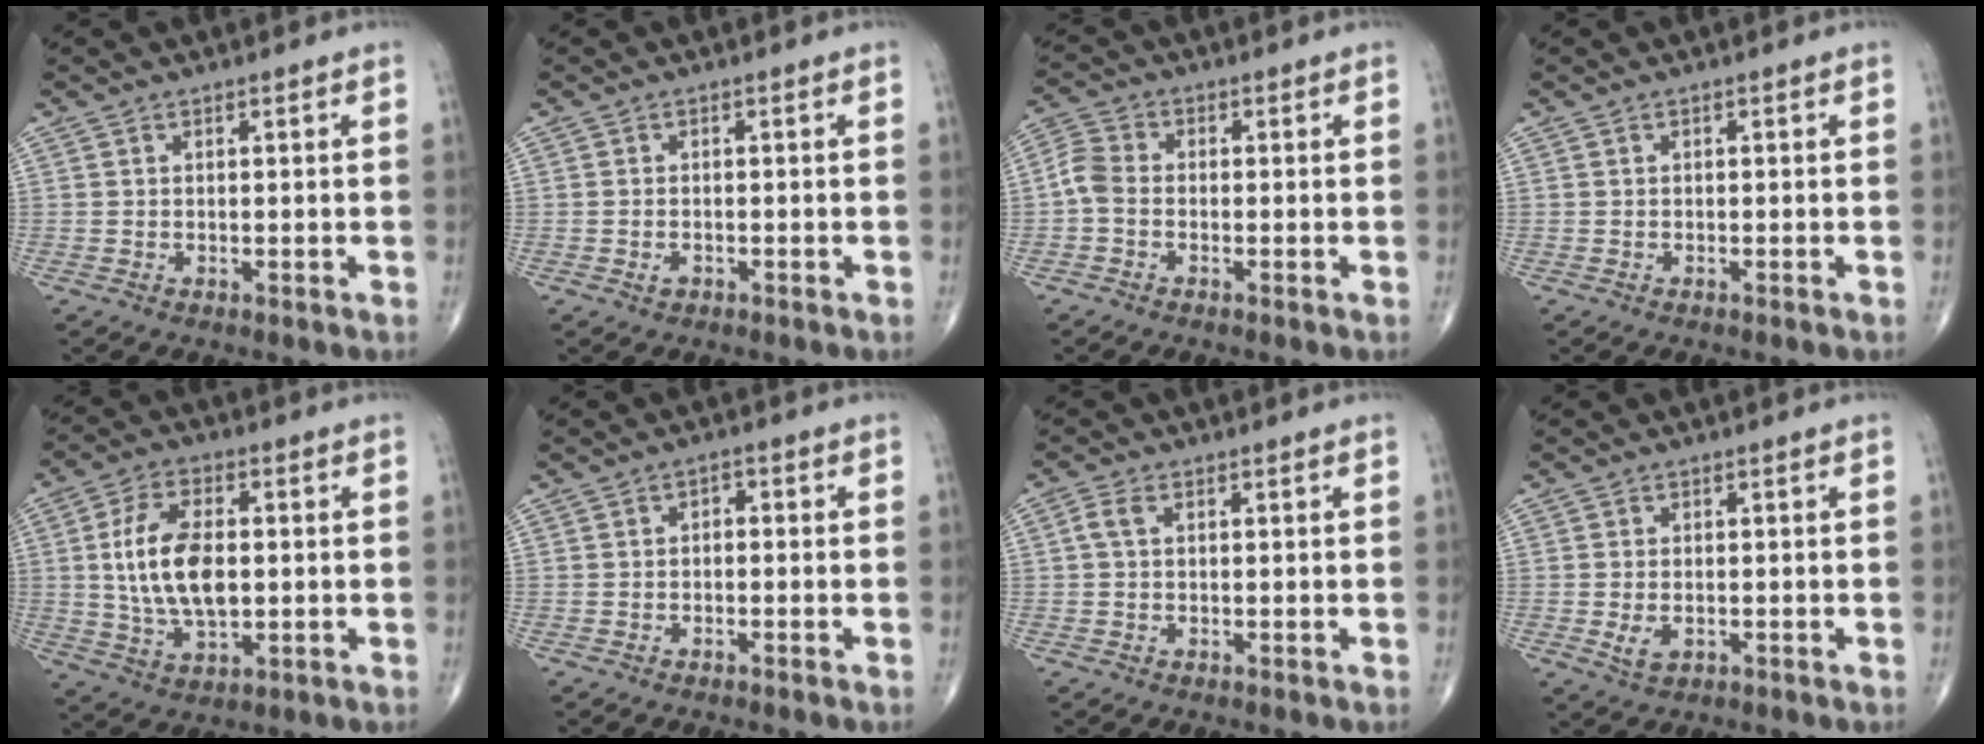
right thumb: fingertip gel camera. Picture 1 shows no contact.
{"total": 1.1, "force": [-0.5, 0.7, 0.6], "torque": [-0.010, 0.005, -0.008]}
{"total": 4.1, "force": [-1.0, 2.9, 2.8], "torque": [-0.061, 0.011, -0.033]}
{"total": 0.0}
{"total": 13.3, "force": [0.7, 7.1, 11.3], "torque": [-0.209, 0.000, 0.015]}
{"total": 1.5, "force": [-0.2, 1.1, 1.0], "torque": [-0.004, 0.009, -0.011]}
{"total": 2.0, "force": [0.3, 1.2, 1.7], "torque": [-0.038, 0.006, 0.005]}
{"total": 3.0, "force": [-0.6, 1.9, 2.3], "torque": [-0.039, -0.002, -0.007]}